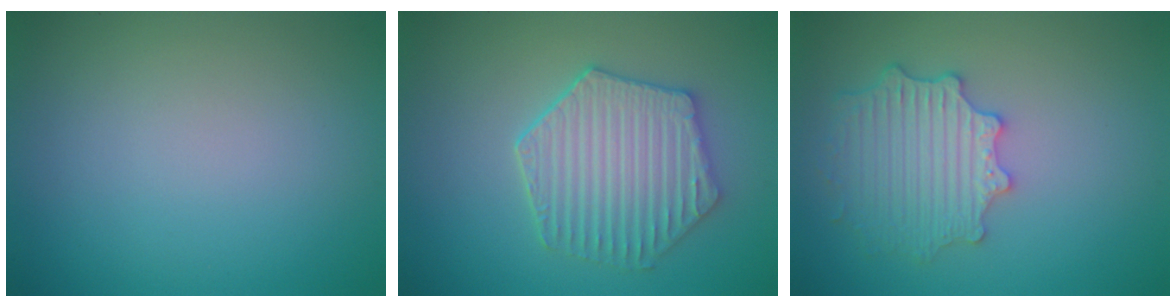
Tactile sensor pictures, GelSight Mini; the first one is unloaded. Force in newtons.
{"total": 5.4, "press": 4.6, "slide": 2.8}
{"total": 4.5, "press": 4.1, "slide": 1.7}